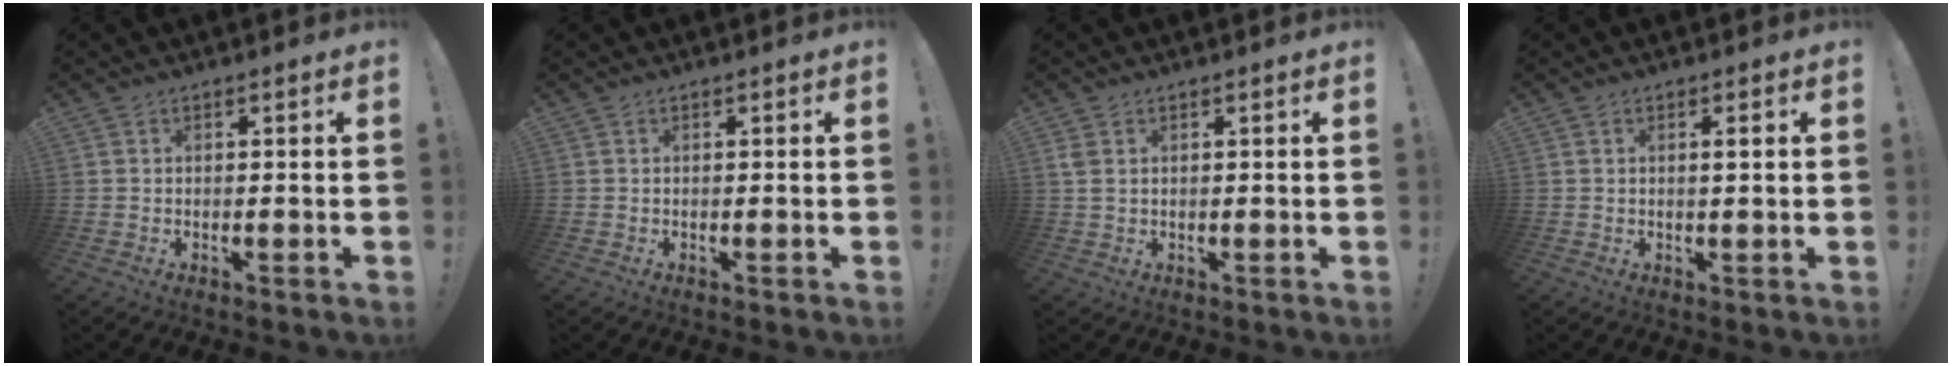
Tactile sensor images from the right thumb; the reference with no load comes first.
{"total": 0.0}
{"total": 2.0, "force": [0.9, 0.9, 1.6], "torque": [-0.030, 0.002, 0.016]}
{"total": 1.7, "force": [0.3, 0.1, 1.6], "torque": [-0.026, -0.001, 0.002]}